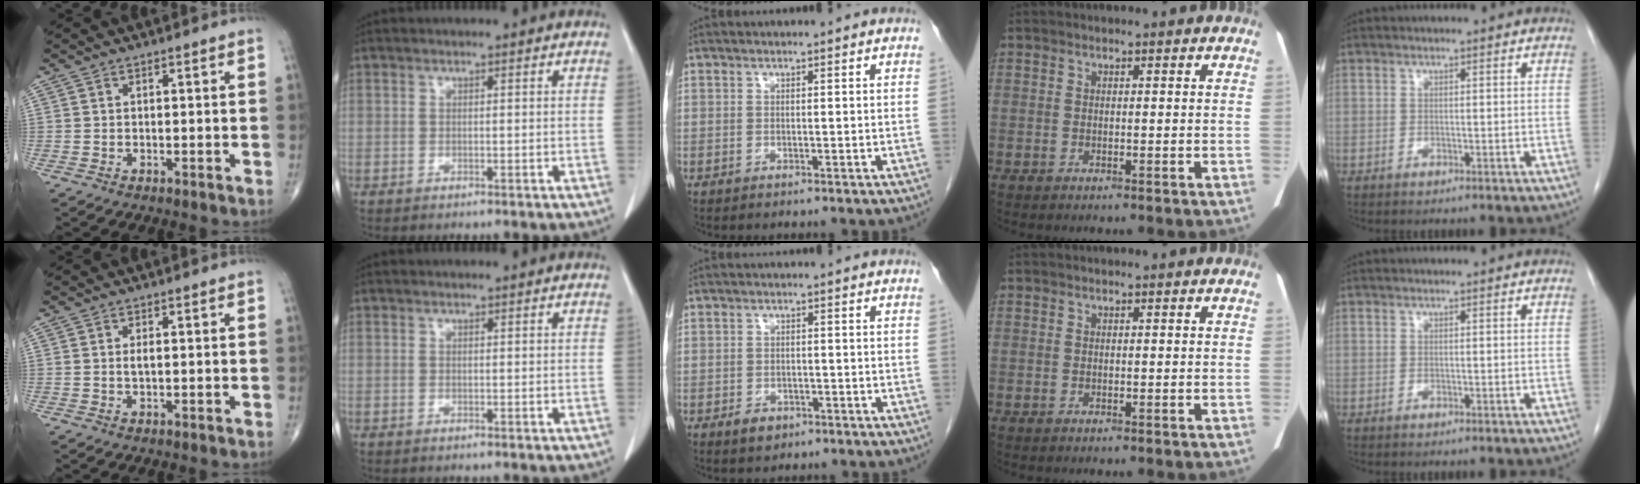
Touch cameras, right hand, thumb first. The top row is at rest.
{"thumb": {"total": 1.2, "force": [0.1, 0.5, 1.1], "torque": [-0.021, -0.002, 0.003]}, "middle": {"total": 2.5, "force": [-1.5, 1.6, 1.1], "torque": [-0.020, 0.002, -0.014]}}